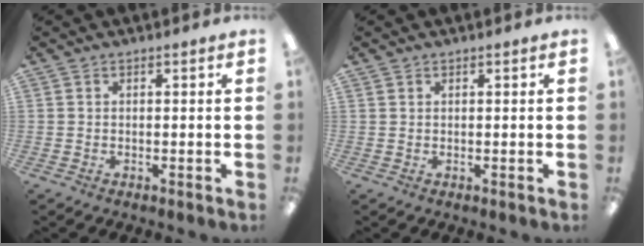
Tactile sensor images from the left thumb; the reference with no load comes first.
{"total": 0.5, "force": [0.5, 0.3, -0.1], "torque": [0.001, 0.001, 0.009]}